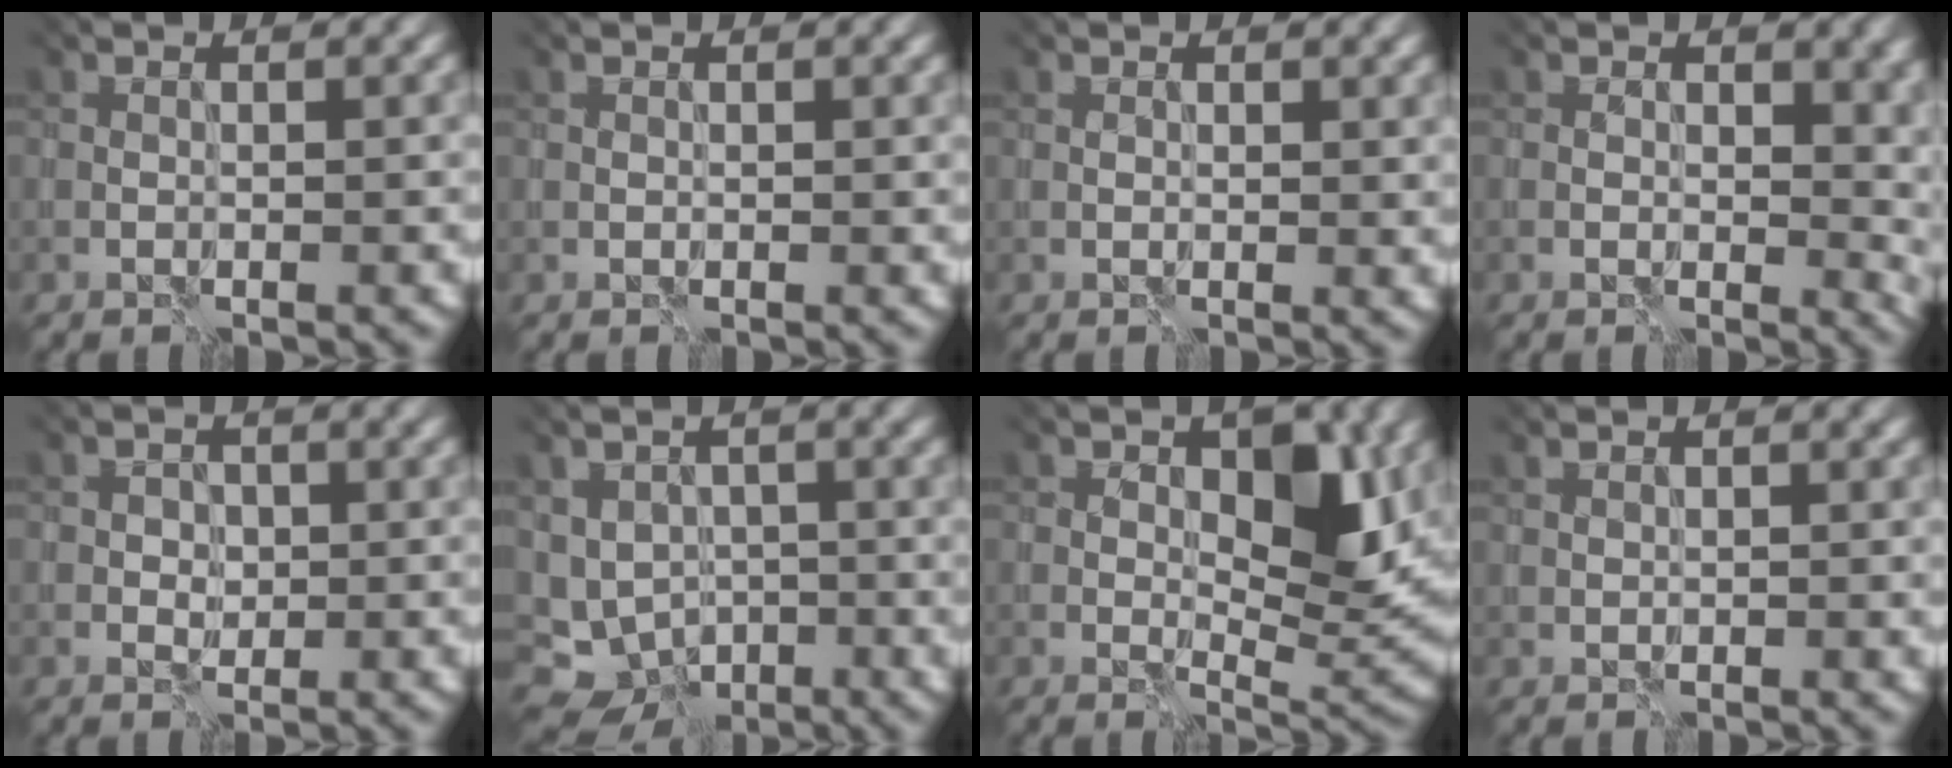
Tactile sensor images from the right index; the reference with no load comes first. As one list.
[{"total": 0.0}, {"total": 0.5, "force": [0.4, 0.2, 0.3], "torque": [-0.003, 0.000, 0.008]}, {"total": 5.1, "force": [0.9, 3.3, 3.8], "torque": [-0.031, -0.003, 0.012]}, {"total": 1.2, "force": [-0.1, 1.2, 0.4], "torque": [-0.010, 0.001, -0.002]}, {"total": 4.1, "force": [-0.7, 3.8, 1.5], "torque": [-0.026, -0.006, -0.004]}, {"total": 6.1, "force": [1.4, 3.3, 4.9], "torque": [-0.063, -0.005, 0.023]}, {"total": 0.6, "force": [0.6, 0.0, -0.2], "torque": [-0.001, 0.002, 0.009]}]